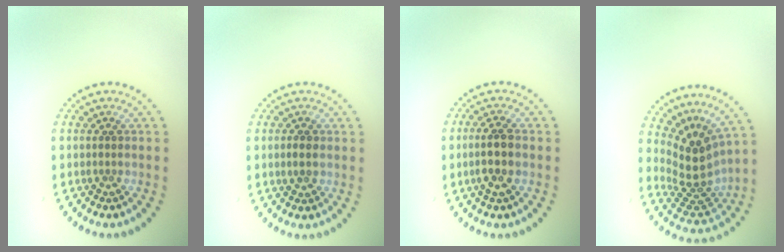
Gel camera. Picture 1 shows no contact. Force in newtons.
{"total": 0.9, "press": 0.9, "slide": 0.2}
{"total": 2.7, "press": 2.5, "slide": 1.0}
{"total": 4.0, "press": 2.8, "slide": 2.9}